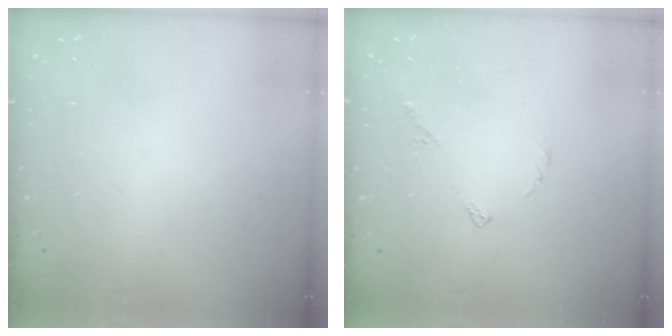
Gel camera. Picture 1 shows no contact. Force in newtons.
{"total": 4.8, "press": 4.8, "slide": 0.5}